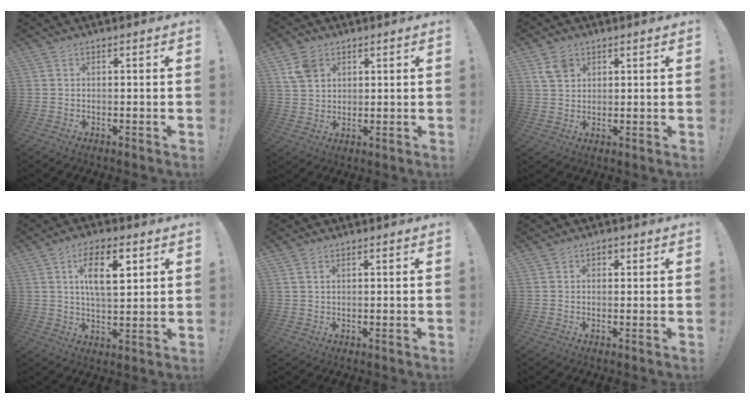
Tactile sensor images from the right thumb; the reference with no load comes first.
{"total": 7.2, "force": [3.7, 5.3, 3.0], "torque": [-0.047, -0.008, 0.075]}
{"total": 5.8, "force": [3.2, 4.1, 2.5], "torque": [-0.043, -0.005, 0.064]}
{"total": 11.7, "force": [4.5, 5.1, 9.5], "torque": [-0.154, 0.001, 0.076]}
{"total": 1.9, "force": [1.0, 1.1, 1.2], "torque": [-0.017, 0.000, 0.018]}
{"total": 1.4, "force": [0.2, 1.2, 0.7], "torque": [-0.012, 0.005, 0.003]}